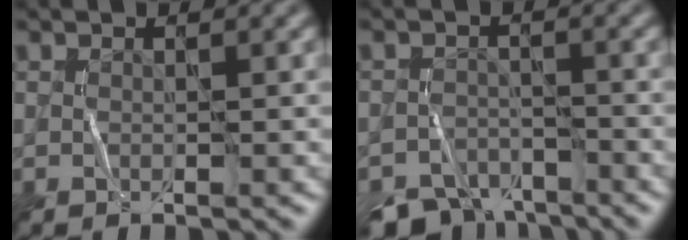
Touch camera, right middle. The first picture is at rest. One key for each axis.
{"total": 5.9, "fx": -5.2, "fy": 2.3, "fz": 1.8, "tx": -0.029, "ty": -0.014, "tz": -0.097}